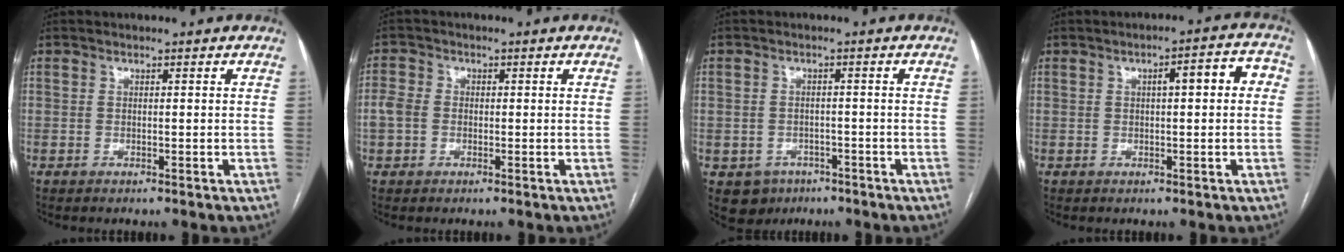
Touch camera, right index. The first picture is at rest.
{"total": 3.1, "force": [-0.5, 2.5, 1.6], "torque": [-0.046, 0.015, -0.010]}
{"total": 4.6, "force": [-2.4, 3.9, 0.7], "torque": [-0.007, 0.007, -0.029]}
{"total": 5.5, "force": [0.8, 1.3, 5.3], "torque": [-0.071, 0.028, 0.008]}